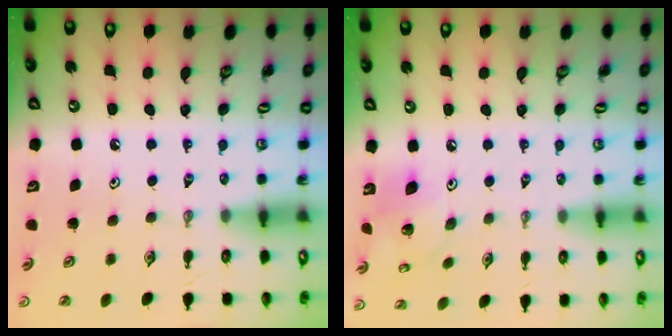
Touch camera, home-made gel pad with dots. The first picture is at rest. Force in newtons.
{"total": 12.1, "press": 11.7, "slide": 3.0}